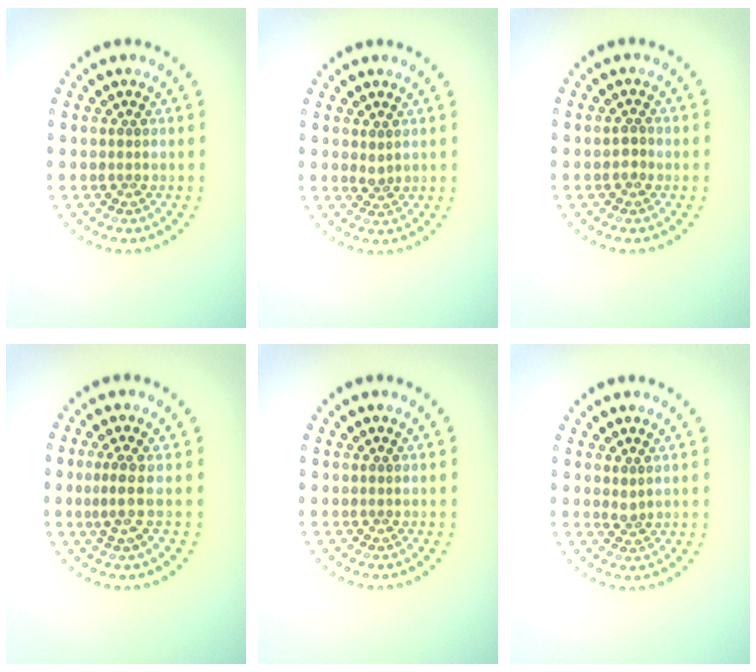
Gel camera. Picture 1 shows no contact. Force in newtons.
{"total": 0.9, "press": 0.6, "slide": 0.6}
{"total": 1.1, "press": 1.1, "slide": 0.4}
{"total": 1.9, "press": 1.4, "slide": 1.2}
{"total": 0.0}
{"total": 0.9, "press": 0.7, "slide": 0.6}